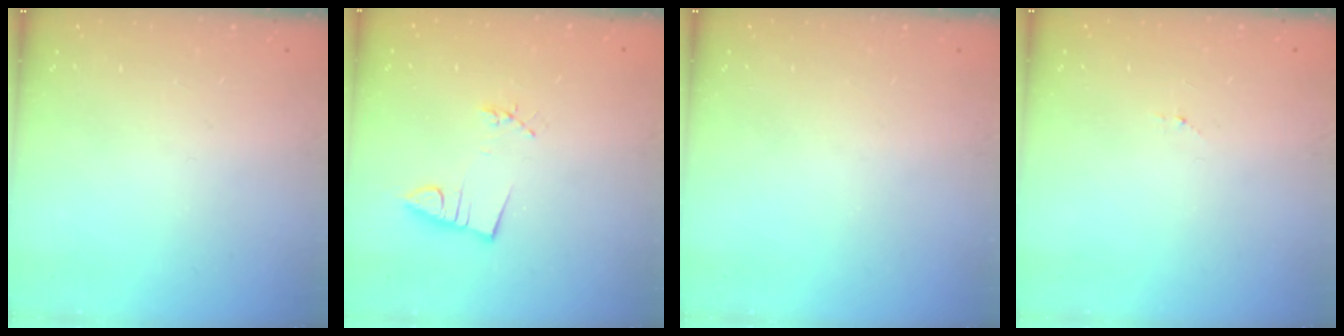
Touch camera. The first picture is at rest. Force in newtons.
{"total": 3.1, "press": 1.8, "slide": 2.6}
{"total": 0.0}
{"total": 3.3, "press": 3.3, "slide": 0.3}